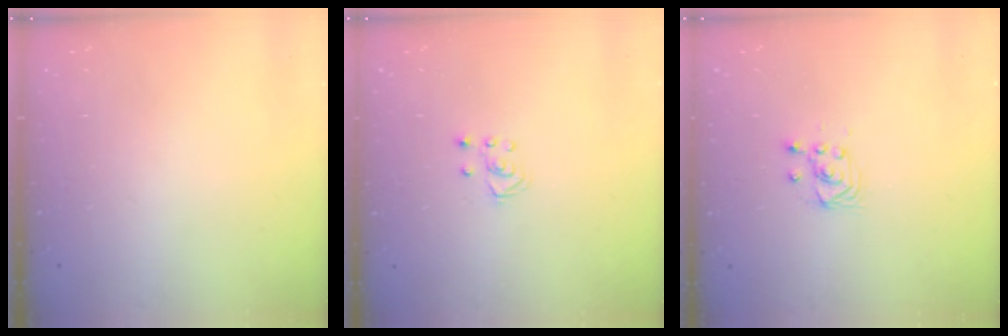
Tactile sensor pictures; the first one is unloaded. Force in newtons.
{"total": 2.5, "press": 2.5, "slide": 0.2}
{"total": 3.1, "press": 2.8, "slide": 1.3}